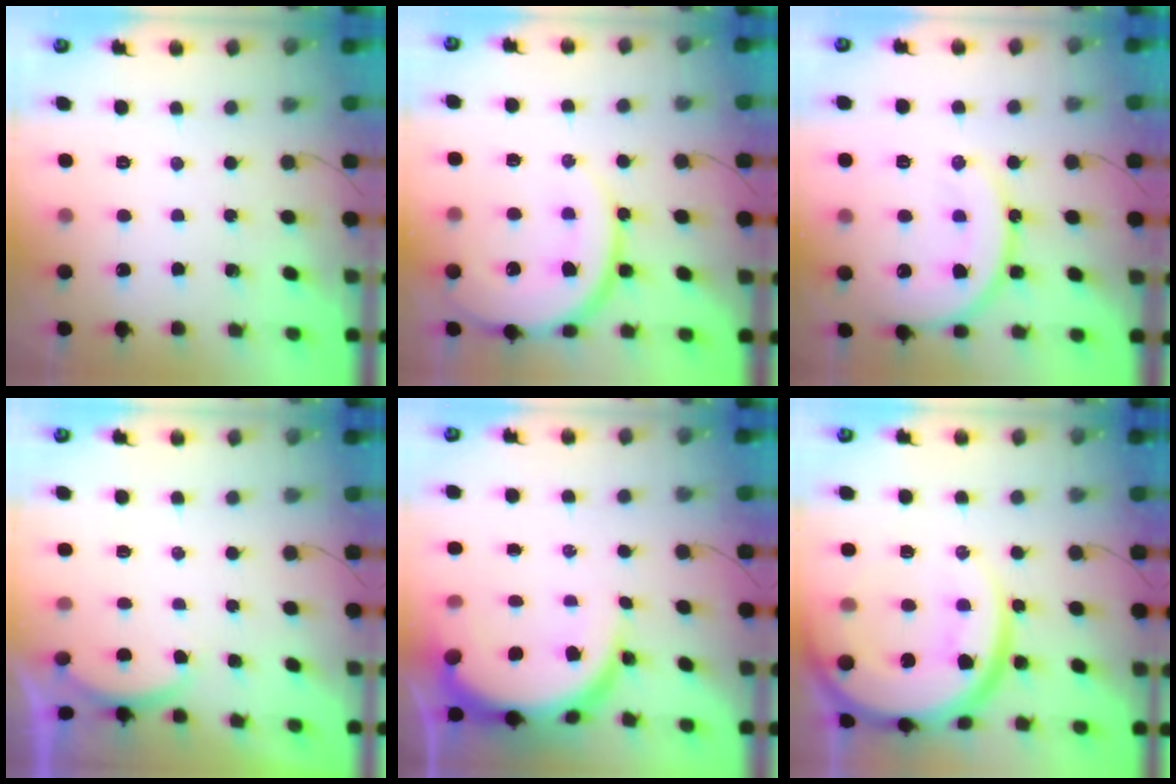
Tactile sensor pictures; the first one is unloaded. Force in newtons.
{"total": 16.4, "press": 16.3, "slide": 1.6}
{"total": 17.8, "press": 17.4, "slide": 3.7}
{"total": 1.7, "press": 1.6, "slide": 0.6}
{"total": 10.8, "press": 10.8, "slide": 0.7}
{"total": 23.7, "press": 23.6, "slide": 2.7}